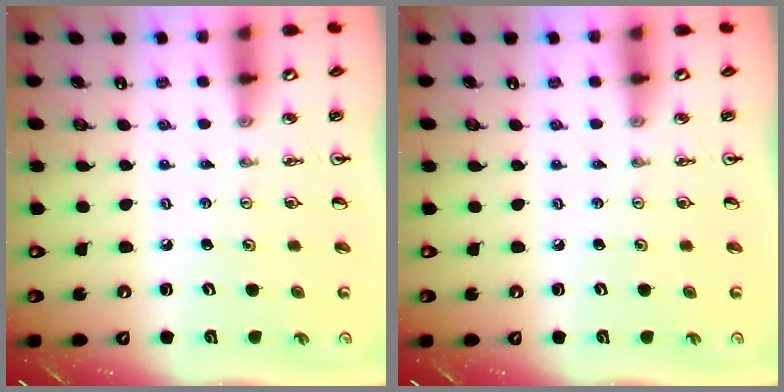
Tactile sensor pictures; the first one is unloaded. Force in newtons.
{"total": 0.0}